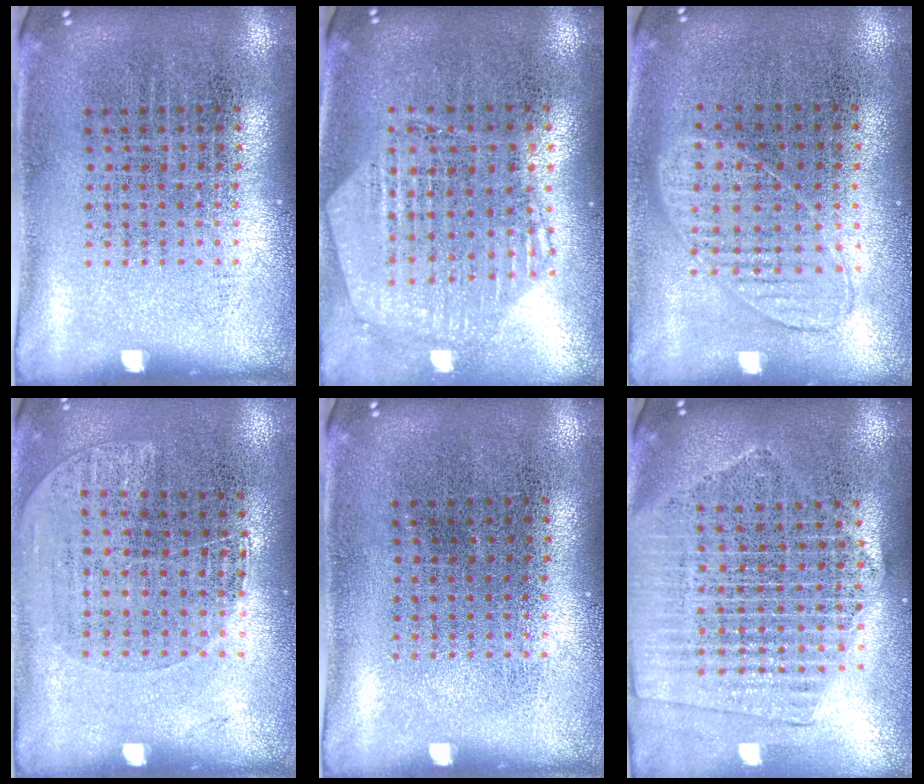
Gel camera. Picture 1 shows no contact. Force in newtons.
{"total": 1.1, "press": 1.1, "slide": 0.2}
{"total": 0.8, "press": 0.8, "slide": 0.3}
{"total": 1.0, "press": 0.9, "slide": 0.5}
{"total": 0.0}
{"total": 2.2, "press": 2.0, "slide": 1.0}